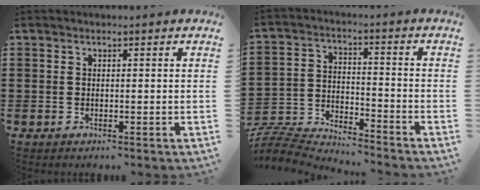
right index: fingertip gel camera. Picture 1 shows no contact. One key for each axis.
{"total": 6.7, "fx": -6.7, "fy": 0.6, "fz": 0.6, "tx": -0.033, "ty": -0.001, "tz": -0.140}